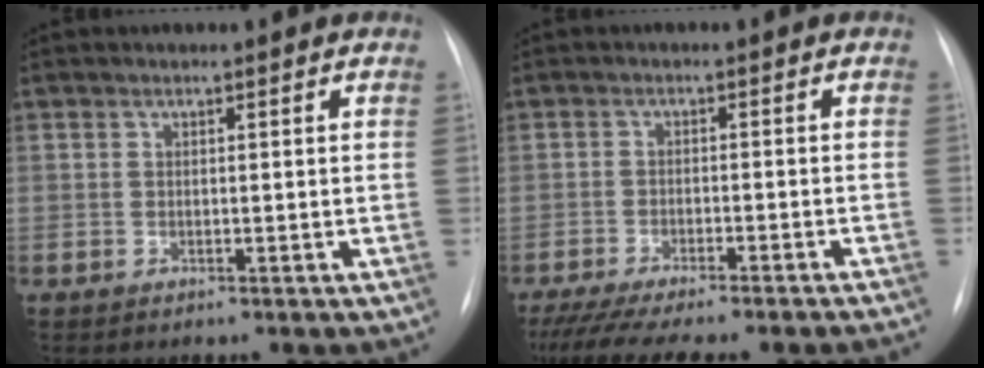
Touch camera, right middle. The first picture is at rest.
{"total": 15.1, "force": [-13.3, 0.6, 7.0], "torque": [-0.105, -0.027, -0.188]}